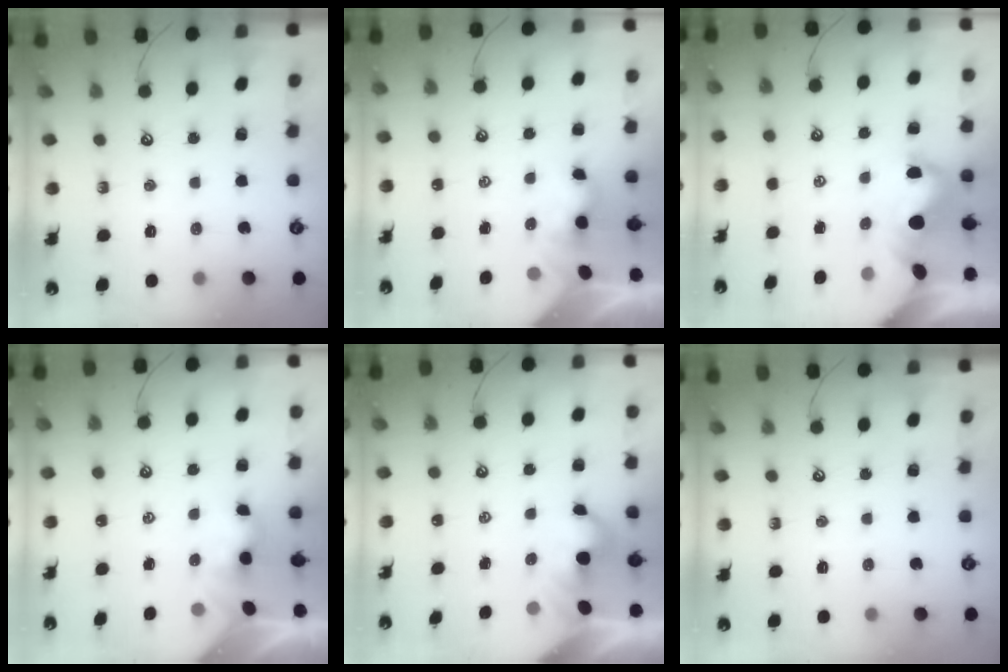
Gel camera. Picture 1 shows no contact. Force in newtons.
{"total": 0.0}
{"total": 3.4, "press": 3.2, "slide": 1.2}
{"total": 1.1, "press": 1.0, "slide": 0.4}
{"total": 2.0, "press": 2.0, "slide": 0.2}
{"total": 0.0}